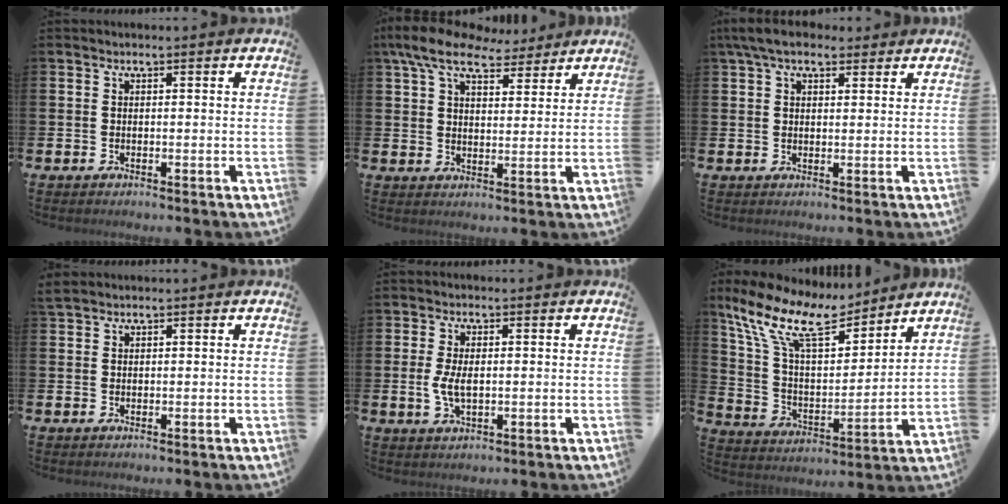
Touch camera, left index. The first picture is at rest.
{"total": 8.9, "force": [7.4, 3.4, 3.7], "torque": [-0.089, -0.023, 0.135]}
{"total": 5.4, "force": [4.3, 2.3, 2.4], "torque": [-0.051, -0.004, 0.078]}
{"total": 1.4, "force": [1.3, 0.5, 0.2], "torque": [0.001, 0.002, 0.023]}
{"total": 3.5, "force": [0.1, 1.7, 3.1], "torque": [-0.060, 0.006, 0.000]}
{"total": 13.1, "force": [10.8, 4.2, 6.2], "torque": [-0.173, -0.055, 0.192]}